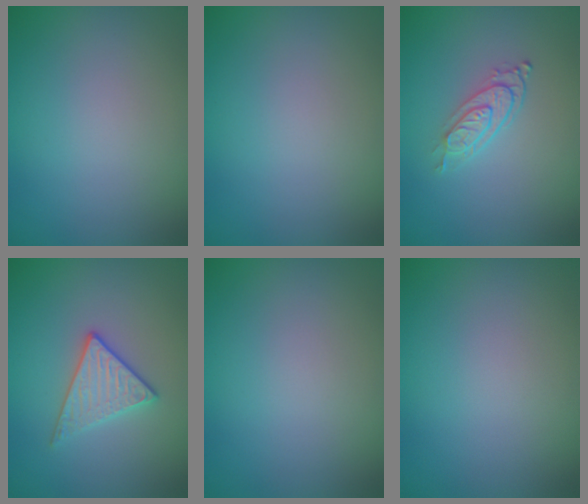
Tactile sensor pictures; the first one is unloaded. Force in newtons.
{"total": 0.0}
{"total": 2.8, "press": 2.2, "slide": 1.7}
{"total": 2.8, "press": 2.6, "slide": 1.0}
{"total": 0.0}
{"total": 0.0}